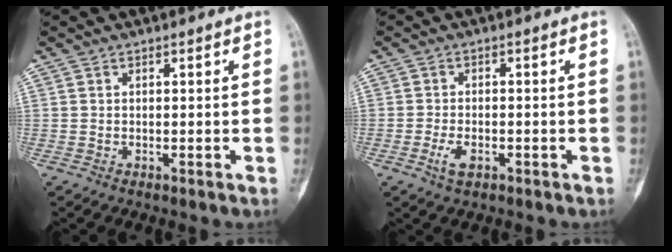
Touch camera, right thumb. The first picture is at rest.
{"total": 3.3, "force": [-1.4, 1.8, 2.4], "torque": [-0.049, 0.004, -0.025]}